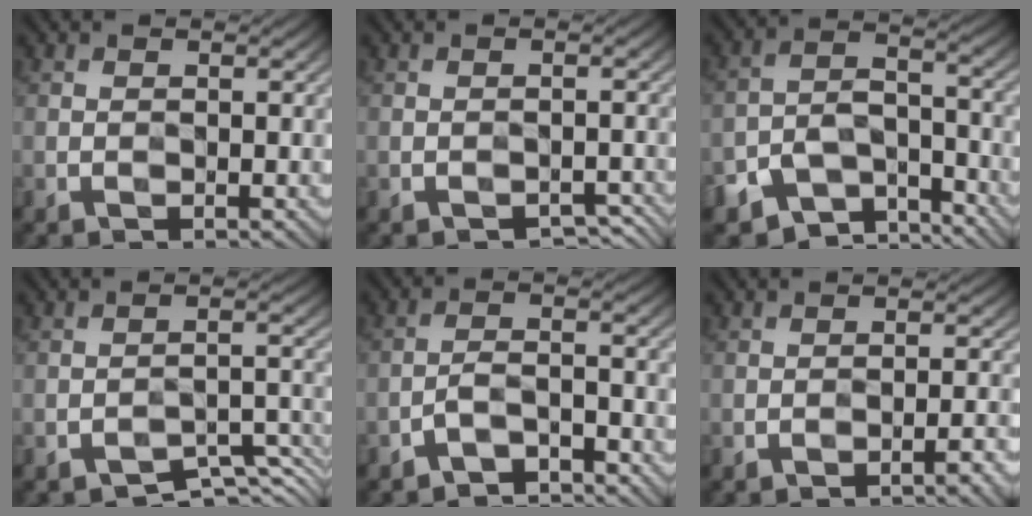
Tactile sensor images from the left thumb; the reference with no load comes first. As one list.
[{"total": 2.0, "force": [-1.6, 0.8, 0.8], "torque": [-0.008, -0.001, -0.016]}, {"total": 9.2, "force": [-7.0, 4.6, 3.9], "torque": [-0.066, -0.012, -0.119]}, {"total": 4.0, "force": [-3.6, 1.0, 1.6], "torque": [-0.018, 0.005, -0.053]}, {"total": 4.2, "force": [-3.4, 1.1, 2.3], "torque": [-0.043, 0.006, -0.070]}, {"total": 2.5, "force": [-1.8, 0.3, 1.8], "torque": [-0.023, 0.013, -0.031]}]